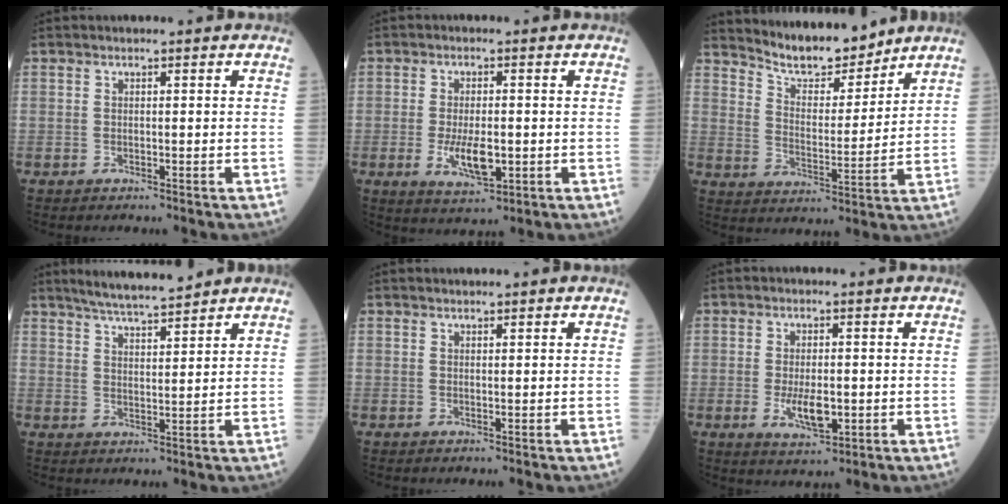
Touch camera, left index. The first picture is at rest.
{"total": 6.1, "force": [-1.3, 2.3, 5.5], "torque": [-0.110, -0.010, -0.016]}
{"total": 9.5, "force": [9.0, 1.6, 2.4], "torque": [-0.049, 0.000, 0.162]}
{"total": 7.6, "force": [6.9, 0.3, 3.1], "torque": [-0.057, 0.011, 0.119]}
{"total": 1.0, "force": [0.9, 0.1, 0.3], "torque": [-0.006, 0.010, 0.016]}
{"total": 5.1, "force": [-1.0, 2.0, 4.6], "torque": [-0.091, -0.009, -0.011]}